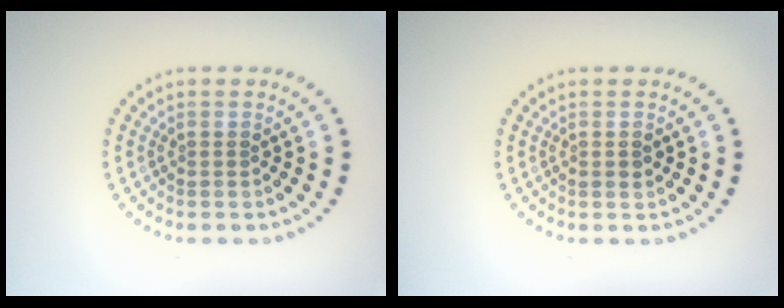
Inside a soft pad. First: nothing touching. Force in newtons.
{"total": 0.9, "press": 0.9, "slide": 0.2}